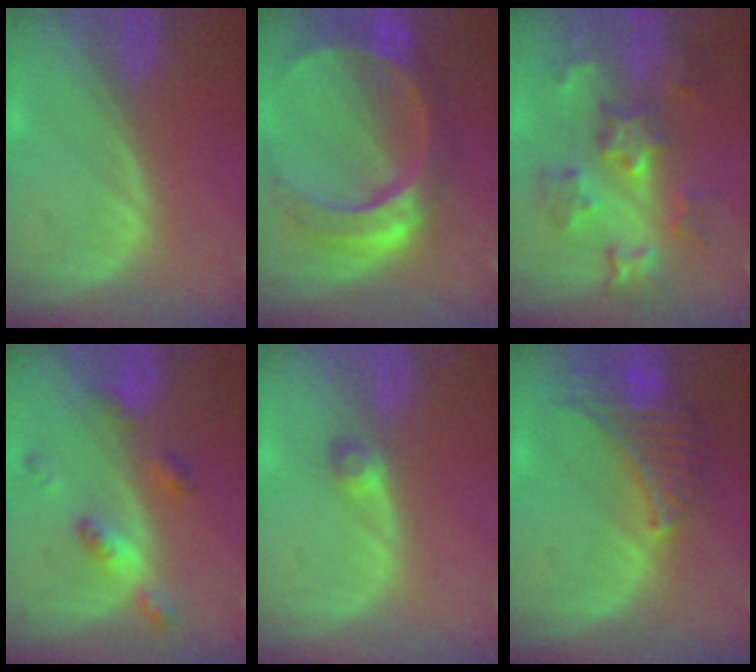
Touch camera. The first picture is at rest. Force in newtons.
{"total": 11.1, "press": 9.4, "slide": 6.0}
{"total": 8.1, "press": 7.8, "slide": 2.2}
{"total": 5.6, "press": 4.8, "slide": 2.8}
{"total": 2.0, "press": 1.7, "slide": 1.1}
{"total": 7.6, "press": 7.2, "slide": 2.5}